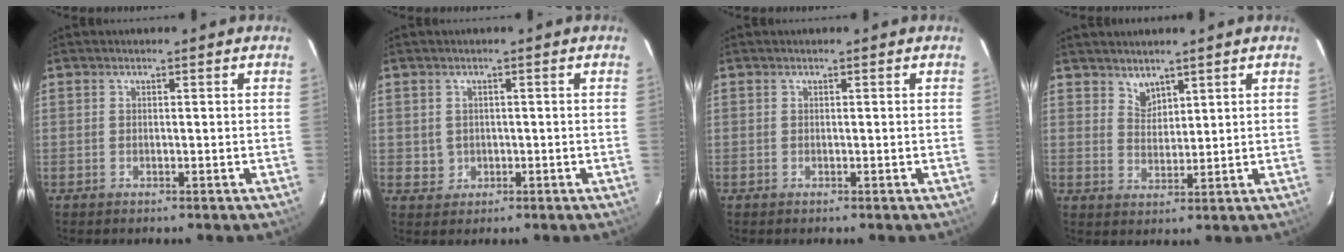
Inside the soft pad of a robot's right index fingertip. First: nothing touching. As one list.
[{"total": 2.6, "force": [0.0, 2.6, 0.1], "torque": [0.000, 0.007, 0.007]}, {"total": 0.0}, {"total": 3.1, "force": [2.7, 1.4, 0.6], "torque": [-0.004, 0.002, 0.051]}]